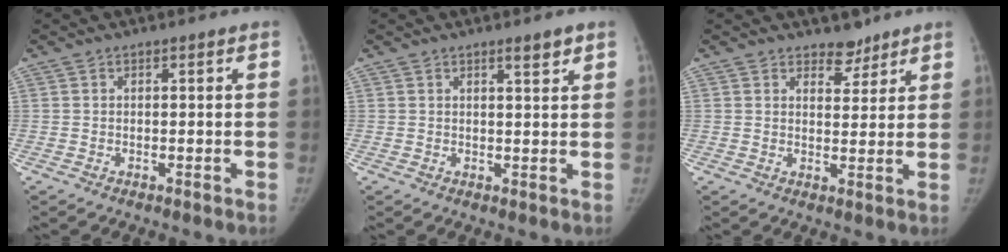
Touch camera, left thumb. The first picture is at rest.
{"total": 2.6, "force": [1.8, 0.4, 1.8], "torque": [-0.022, -0.013, 0.029]}
{"total": 3.8, "force": [3.1, 2.1, 0.8], "torque": [0.011, -0.023, 0.048]}